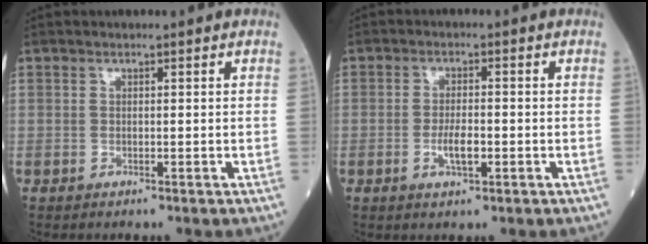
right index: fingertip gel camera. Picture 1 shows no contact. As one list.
[{"total": 3.5, "force": [-1.1, 1.0, 3.2], "torque": [-0.062, 0.001, -0.016]}]